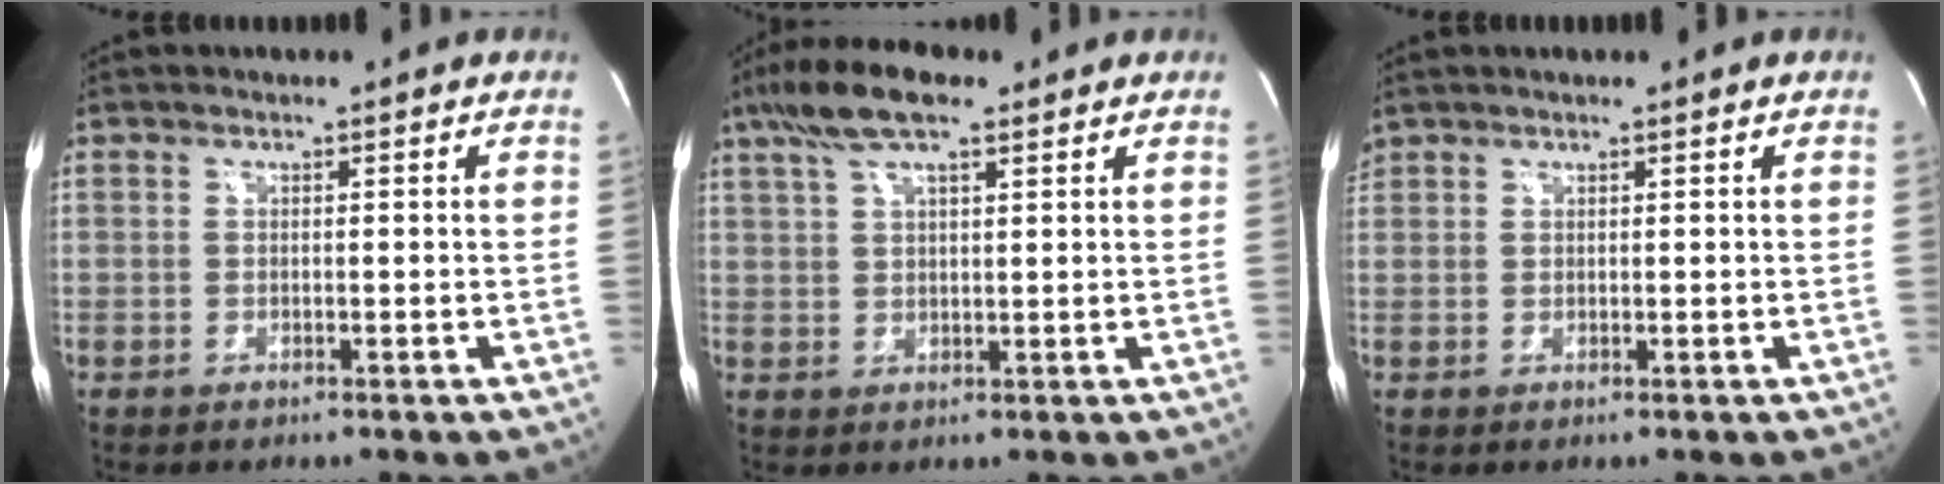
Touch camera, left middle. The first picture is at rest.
{"total": 8.8, "force": [5.8, 2.1, 6.2], "torque": [-0.129, 0.025, 0.104]}
{"total": 1.2, "force": [1.1, 0.5, 0.1], "torque": [-0.009, 0.016, 0.025]}